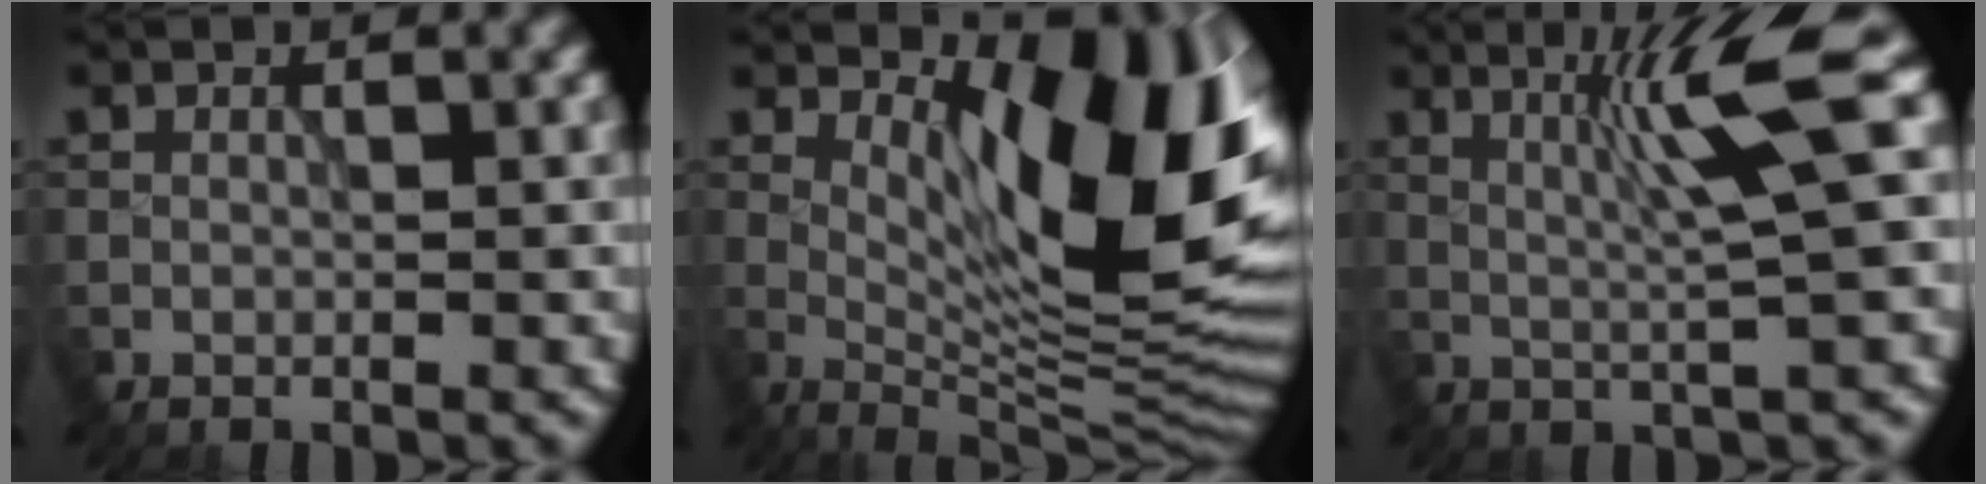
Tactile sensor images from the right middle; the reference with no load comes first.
{"total": 12.9, "force": [3.3, 5.1, 11.4], "torque": [-0.157, -0.005, 0.058]}
{"total": 6.3, "force": [1.8, 0.0, 6.1], "torque": [-0.104, 0.011, 0.033]}